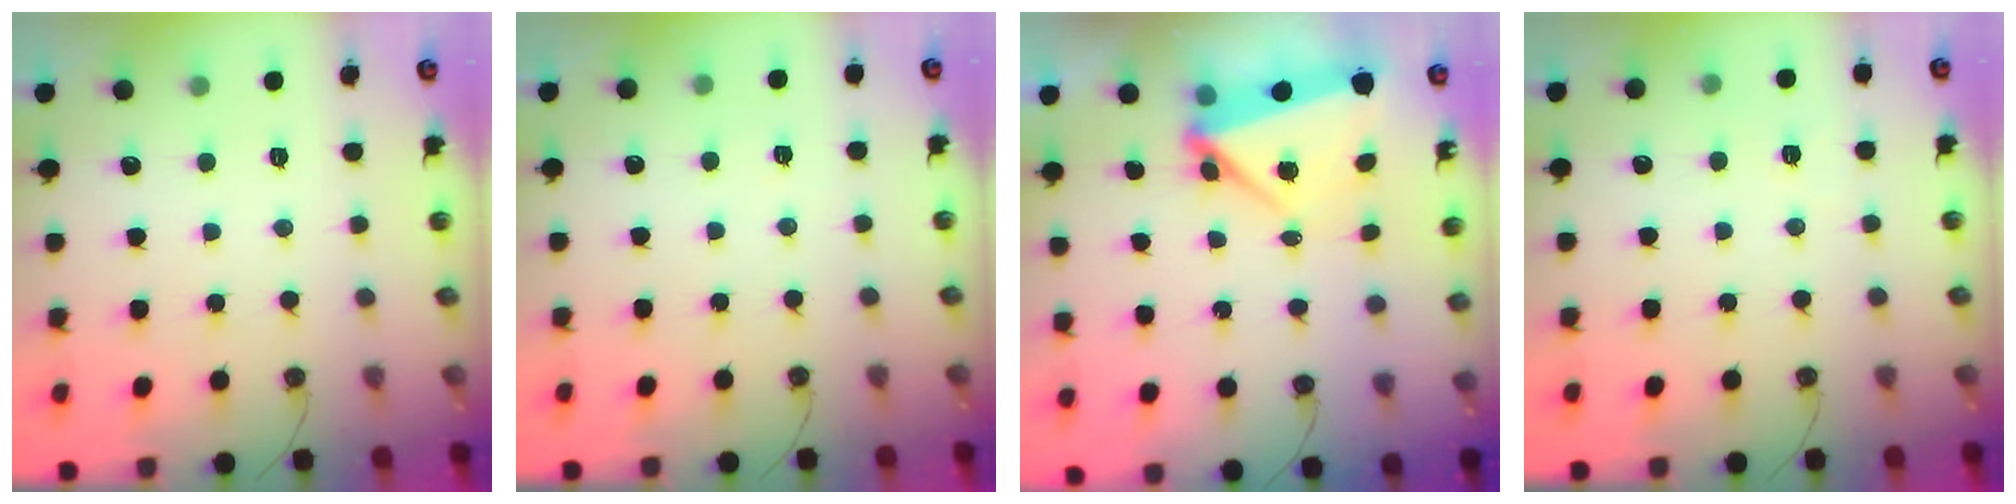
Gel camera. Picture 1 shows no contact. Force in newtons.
{"total": 2.6, "press": 1.3, "slide": 2.2}
{"total": 8.1, "press": 4.9, "slide": 6.4}
{"total": 2.7, "press": 1.7, "slide": 2.1}